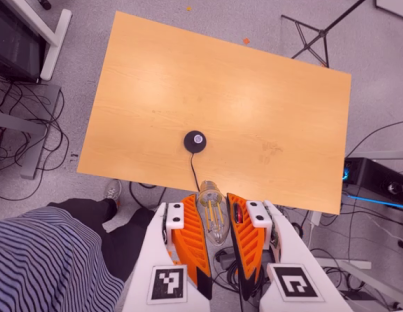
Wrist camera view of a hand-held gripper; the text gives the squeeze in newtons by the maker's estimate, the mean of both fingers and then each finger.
{"total": 20.6, "left": 24.7, "right": 16.5}